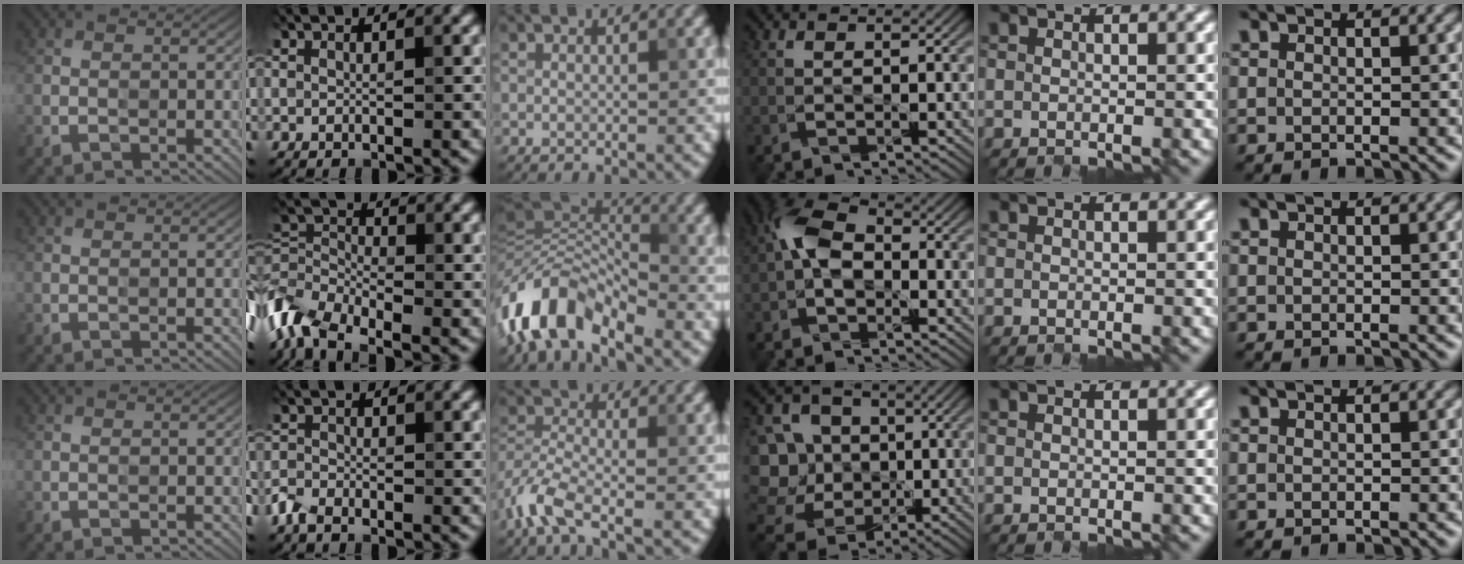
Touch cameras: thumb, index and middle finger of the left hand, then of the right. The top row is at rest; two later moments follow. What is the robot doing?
{"motion": "open", "object": "laptop"}